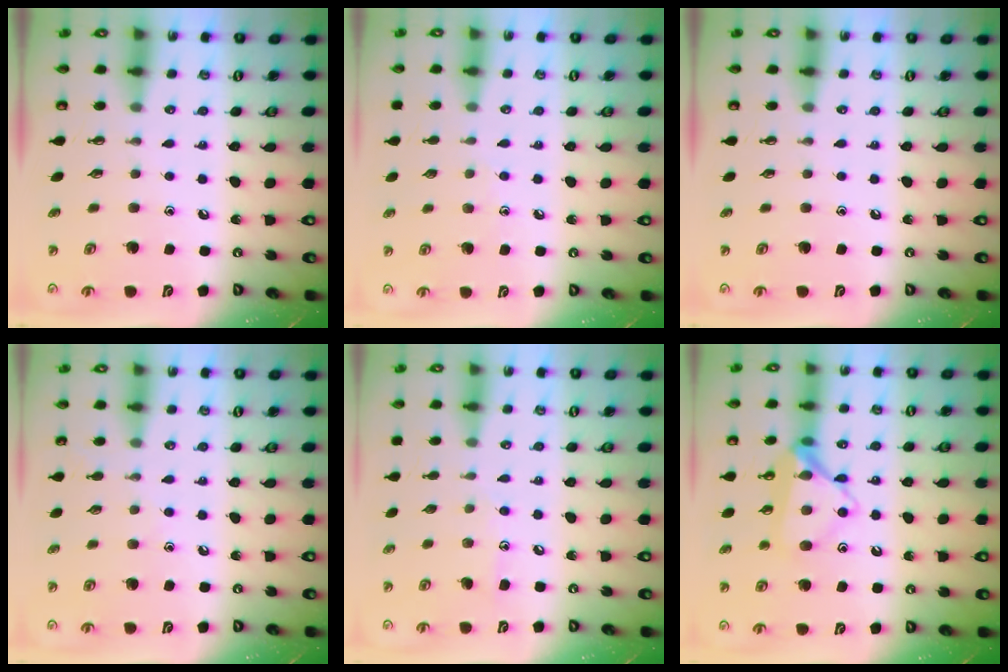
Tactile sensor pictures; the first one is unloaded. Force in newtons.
{"total": 6.1, "press": 6.1, "slide": 0.7}
{"total": 0.0}
{"total": 4.5, "press": 4.5, "slide": 0.4}
{"total": 6.3, "press": 6.3, "slide": 0.5}
{"total": 14.8, "press": 14.8, "slide": 0.5}